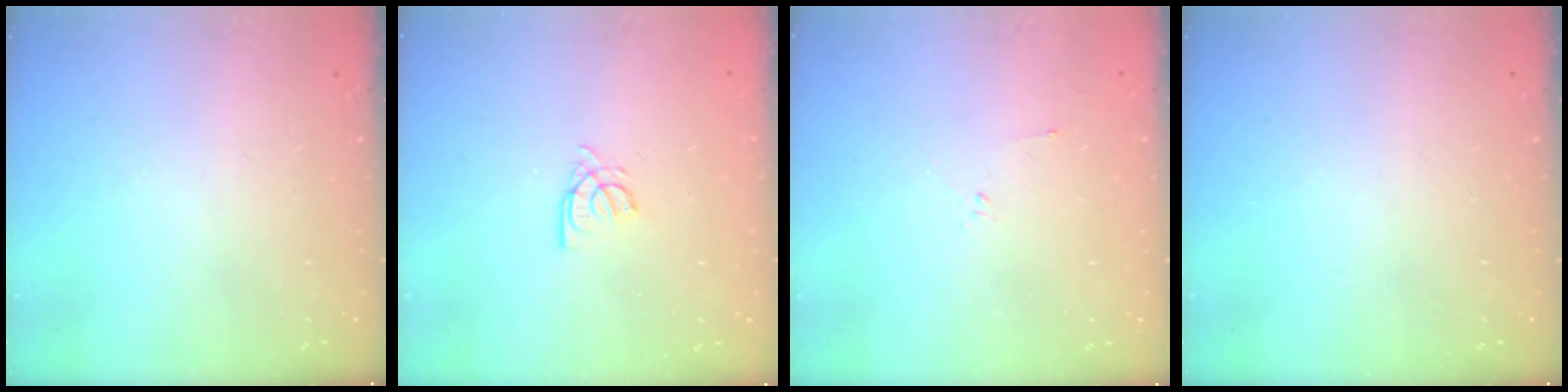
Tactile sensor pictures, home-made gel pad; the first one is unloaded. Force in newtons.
{"total": 5.0, "press": 5.0, "slide": 0.4}
{"total": 2.2, "press": 2.1, "slide": 0.7}
{"total": 0.0}